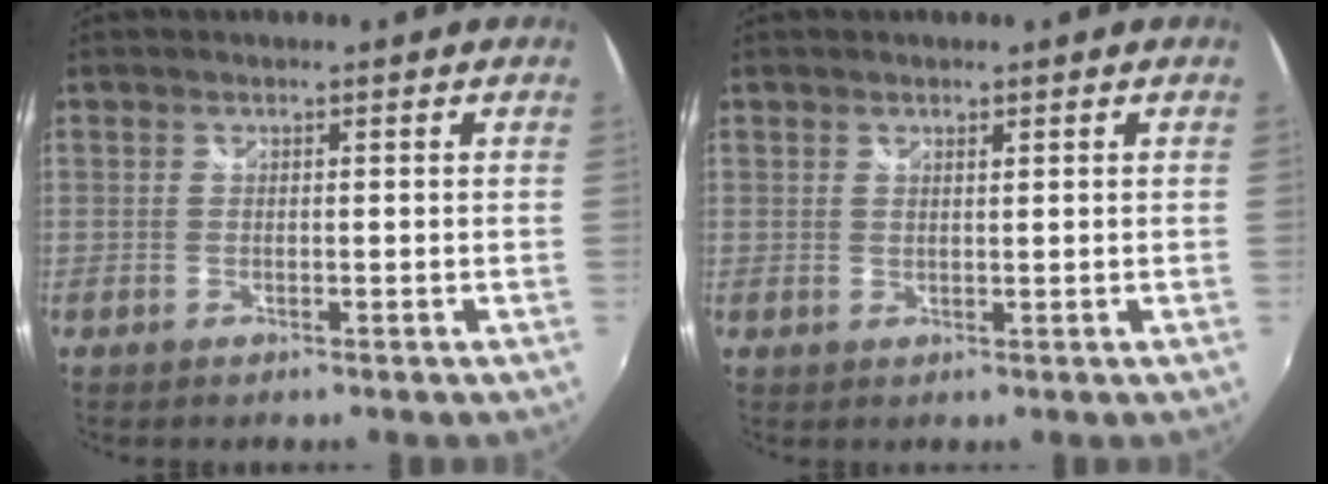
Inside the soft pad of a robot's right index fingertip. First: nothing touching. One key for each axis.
{"total": 1.0, "fx": 0.8, "fy": 0.1, "fz": 0.5, "tx": -0.008, "ty": 0.000, "tz": 0.014}